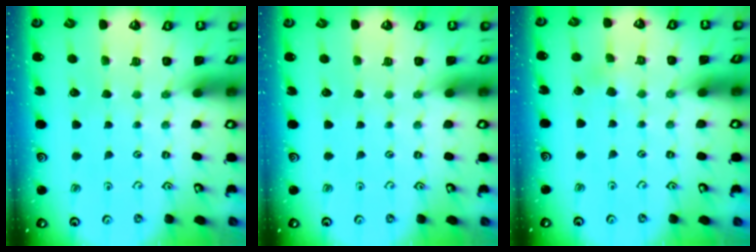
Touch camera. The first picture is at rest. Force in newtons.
{"total": 0.0}
{"total": 2.1, "press": 2.0, "slide": 0.6}